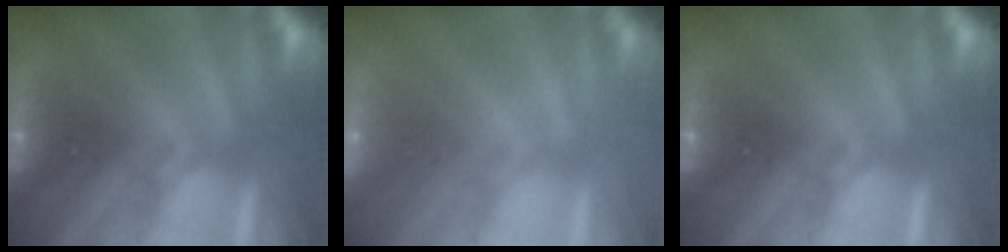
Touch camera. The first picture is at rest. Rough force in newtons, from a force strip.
{"total": 1.9}
{"total": 0.0}